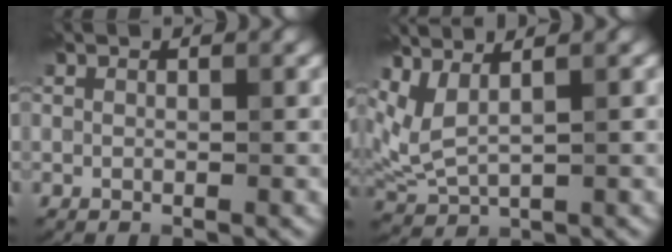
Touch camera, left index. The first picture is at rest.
{"total": 3.3, "force": [1.9, 0.9, 2.6], "torque": [-0.070, 0.005, 0.049]}